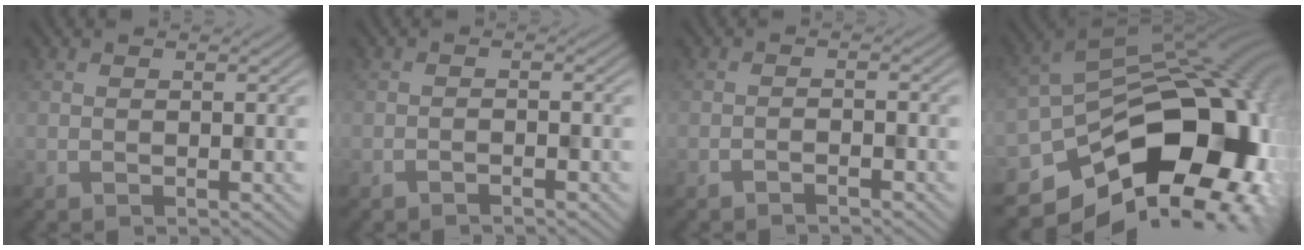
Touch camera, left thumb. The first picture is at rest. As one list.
[{"total": 0.9, "force": [-0.8, 0.0, -0.3], "torque": [0.006, 0.005, -0.017]}, {"total": 1.1, "force": [-1.1, 0.0, -0.1], "torque": [0.003, 0.008, -0.022]}, {"total": 19.0, "force": [-8.3, 12.4, 11.7], "torque": [-0.171, -0.025, -0.104]}]